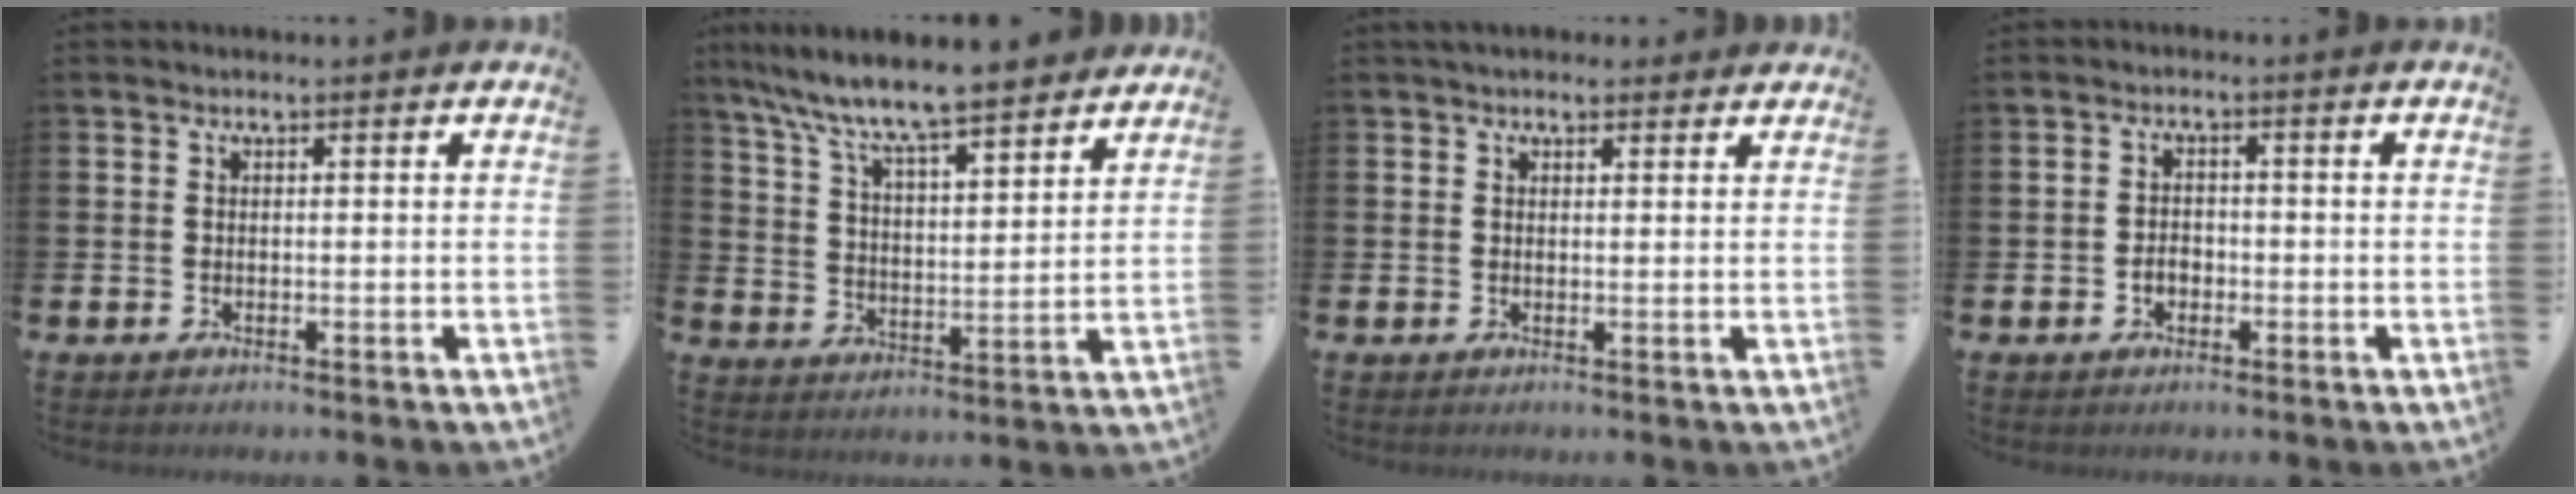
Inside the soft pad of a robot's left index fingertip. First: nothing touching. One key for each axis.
{"total": 8.8, "fx": 8.2, "fy": 0.8, "fz": 3.1, "tx": -0.093, "ty": -0.053, "tz": 0.143}
{"total": 2.1, "fx": 1.9, "fy": 0.9, "fz": 0.4, "tx": 0.002, "ty": -0.003, "tz": 0.031}
{"total": 1.9, "fx": -0.7, "fy": 1.5, "fz": 1.0, "tx": -0.009, "ty": -0.001, "tz": -0.018}